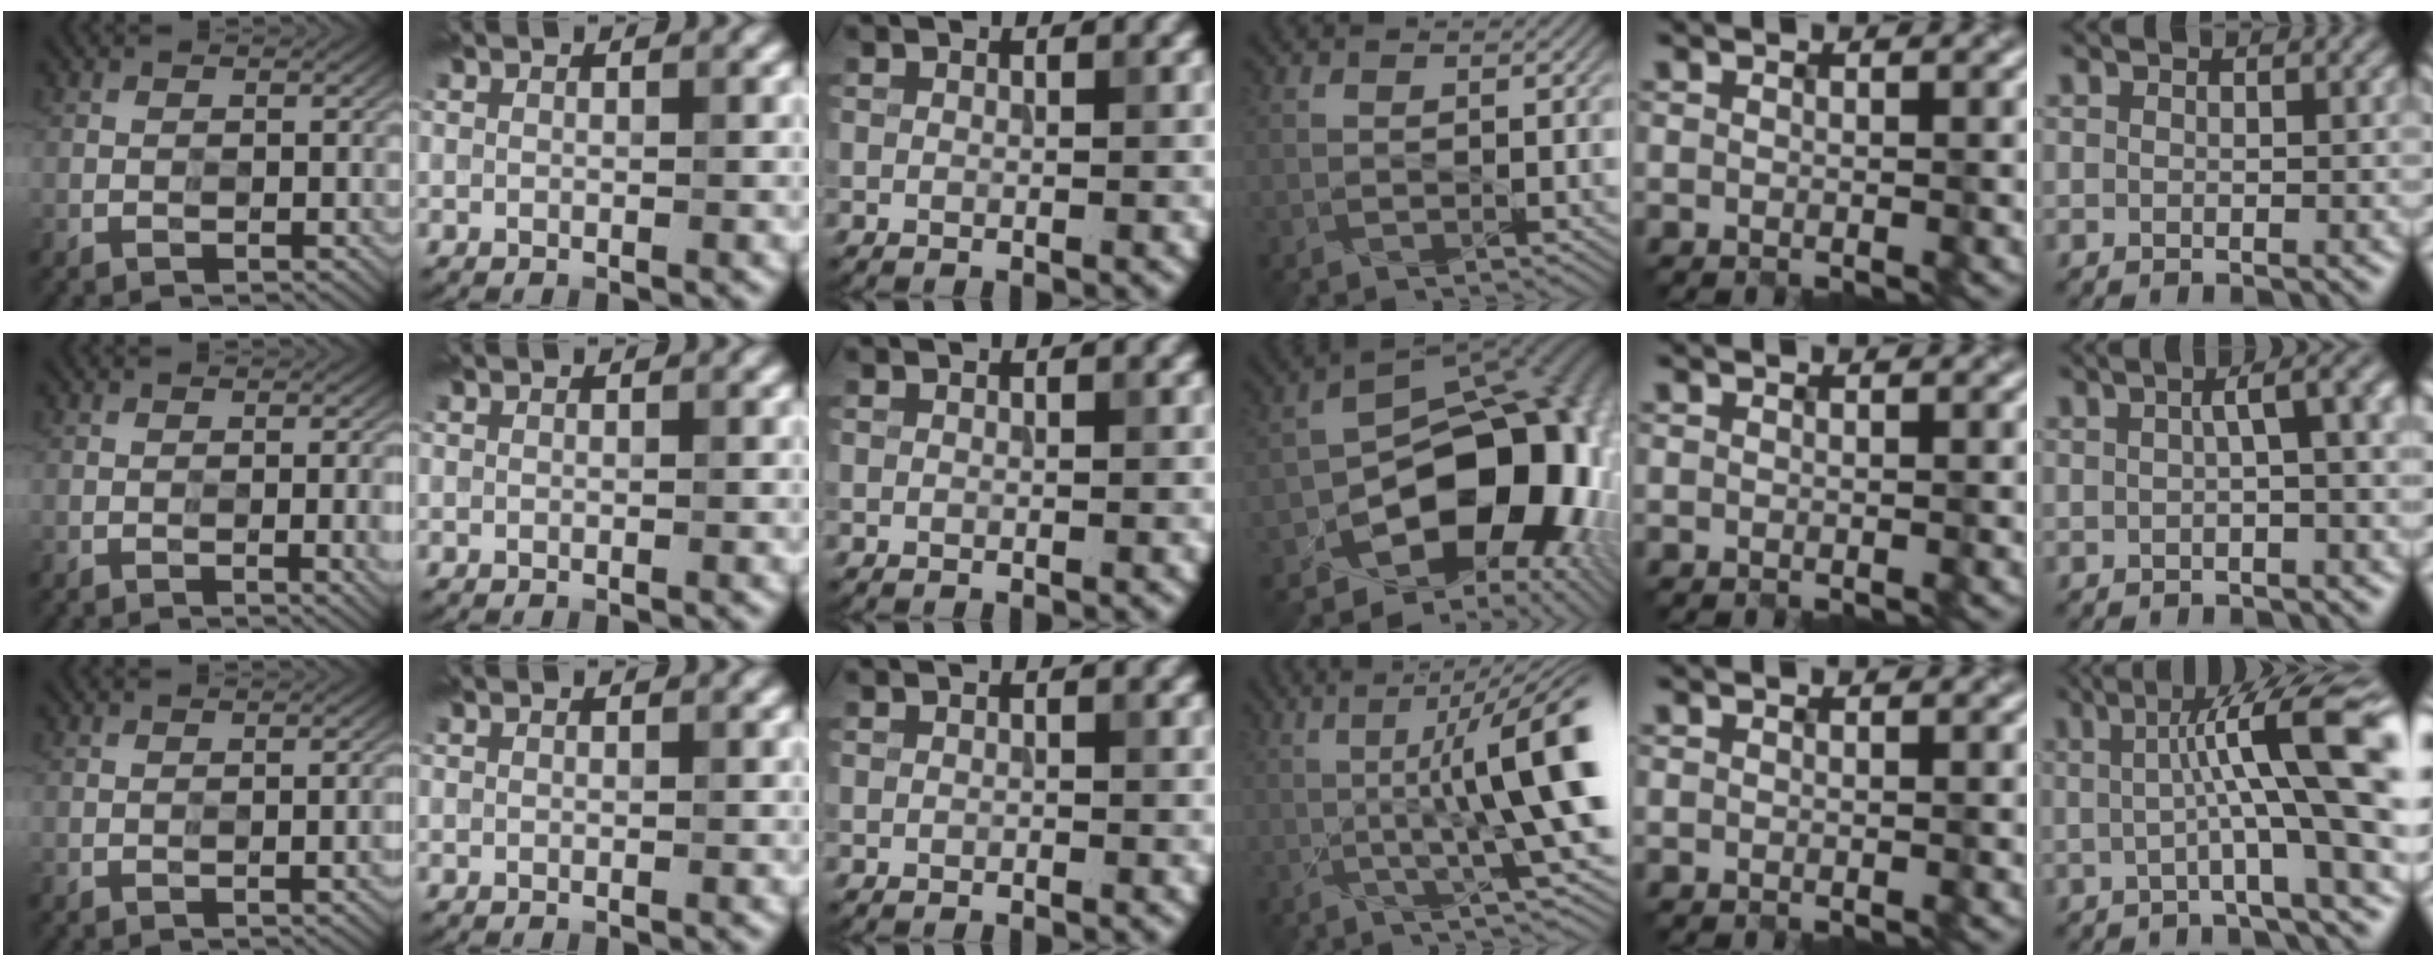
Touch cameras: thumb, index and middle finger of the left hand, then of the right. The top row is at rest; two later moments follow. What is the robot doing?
{"motion": "extract", "object": "connector and pipe"}